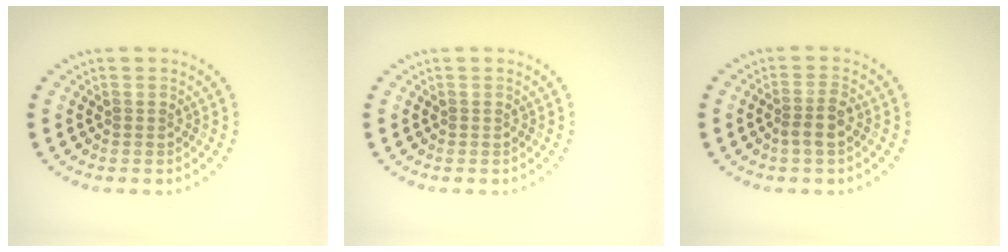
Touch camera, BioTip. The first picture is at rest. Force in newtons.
{"total": 0.0}
{"total": 2.0, "press": 1.7, "slide": 1.0}